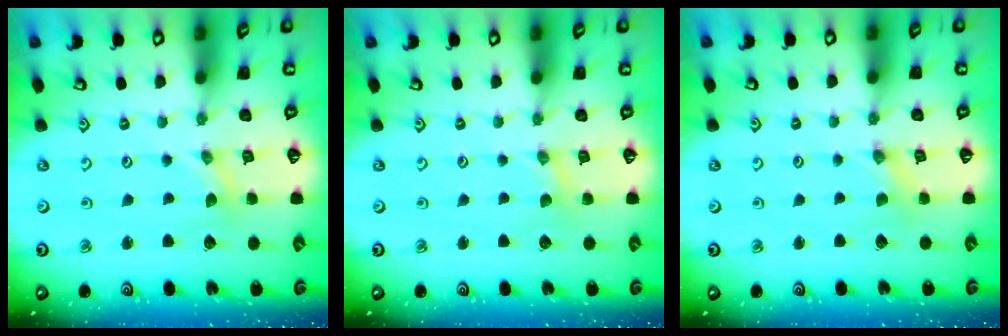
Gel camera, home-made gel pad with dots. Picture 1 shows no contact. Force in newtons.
{"total": 0.7, "press": 0.6, "slide": 0.2}
{"total": 0.0}